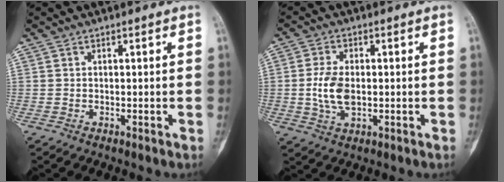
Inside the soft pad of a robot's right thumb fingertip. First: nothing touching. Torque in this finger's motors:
{"motor_torque": [1.54, 0.68, 0.49, -0.60, 0.20]}